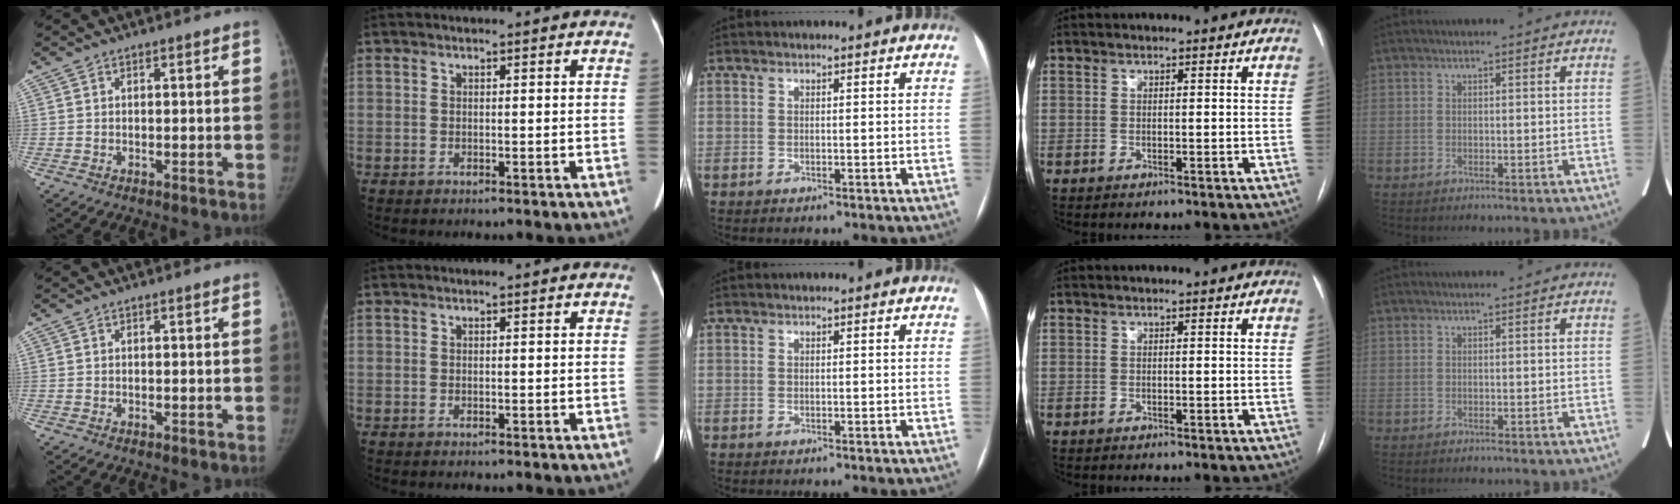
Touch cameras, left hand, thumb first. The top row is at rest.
{}